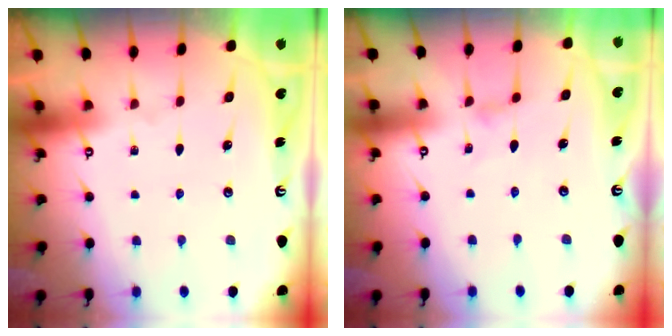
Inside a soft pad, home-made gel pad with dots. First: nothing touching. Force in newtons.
{"total": 0.8, "press": 0.8, "slide": 0.3}